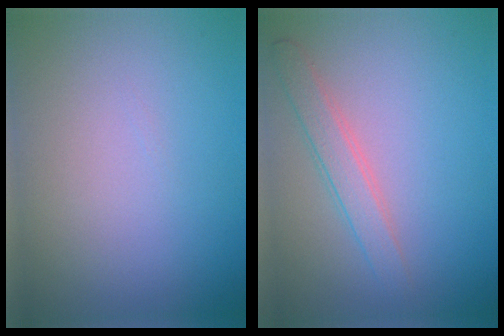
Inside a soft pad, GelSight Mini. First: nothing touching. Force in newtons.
{"total": 2.3, "press": 2.3, "slide": 0.1}